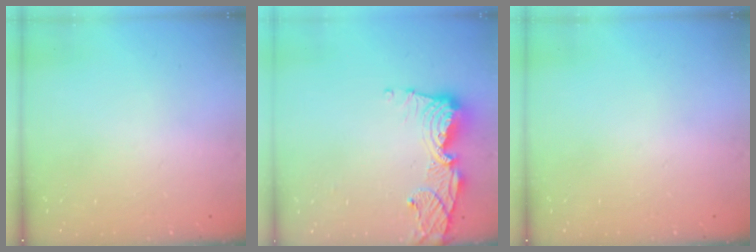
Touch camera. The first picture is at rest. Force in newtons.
{"total": 12.9, "press": 12.8, "slide": 1.6}
{"total": 0.0}